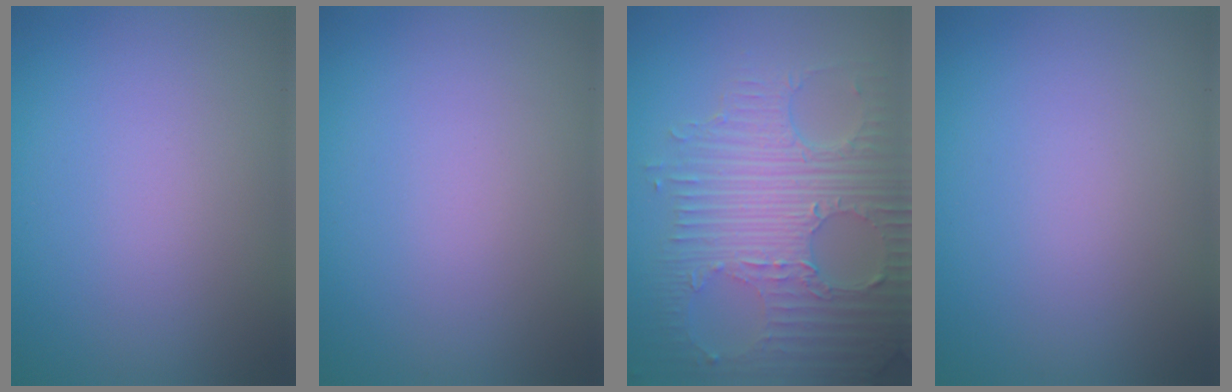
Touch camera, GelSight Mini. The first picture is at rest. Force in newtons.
{"total": 0.0}
{"total": 8.6, "press": 6.0, "slide": 6.1}
{"total": 0.0}